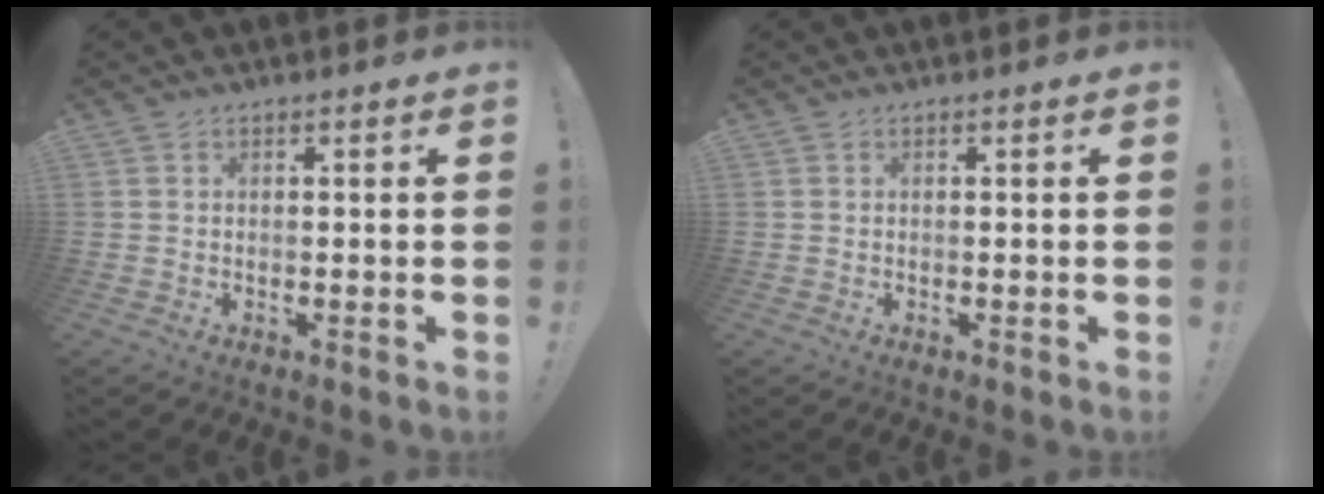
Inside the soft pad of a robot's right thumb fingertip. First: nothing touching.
{"total": 0.0}